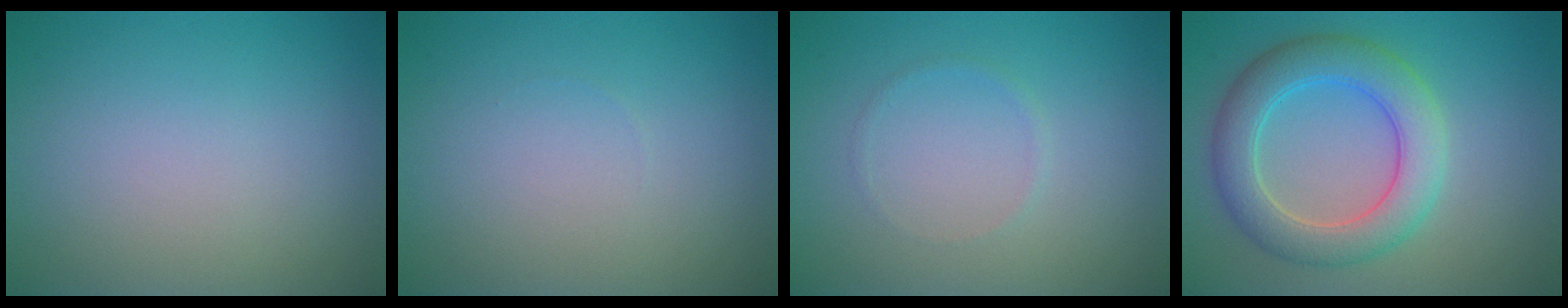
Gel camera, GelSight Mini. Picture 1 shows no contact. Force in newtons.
{"total": 0.0}
{"total": 0.6, "press": 0.6, "slide": 0.1}
{"total": 6.0, "press": 6.0, "slide": 0.5}